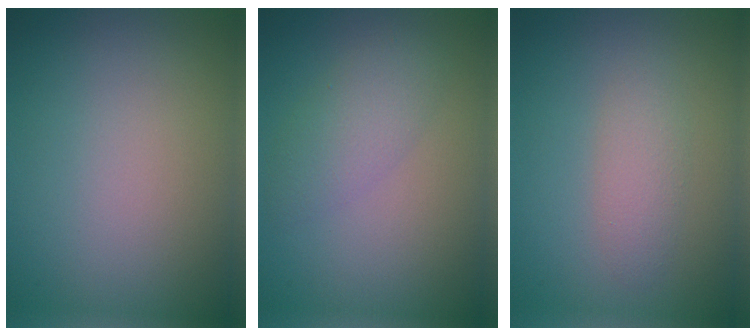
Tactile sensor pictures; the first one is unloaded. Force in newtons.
{"total": 2.8, "press": 2.8, "slide": 0.2}
{"total": 1.9, "press": 1.9, "slide": 0.1}